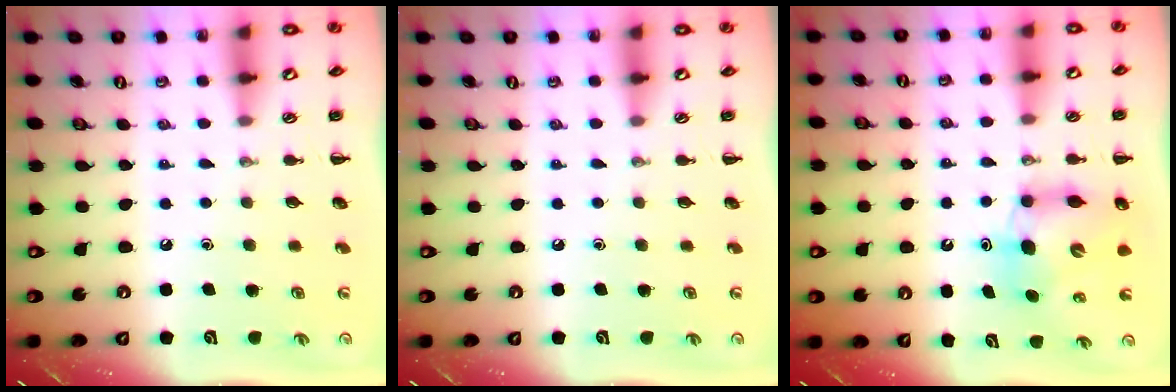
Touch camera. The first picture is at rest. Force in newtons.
{"total": 0.0}
{"total": 6.8, "press": 6.6, "slide": 1.7}